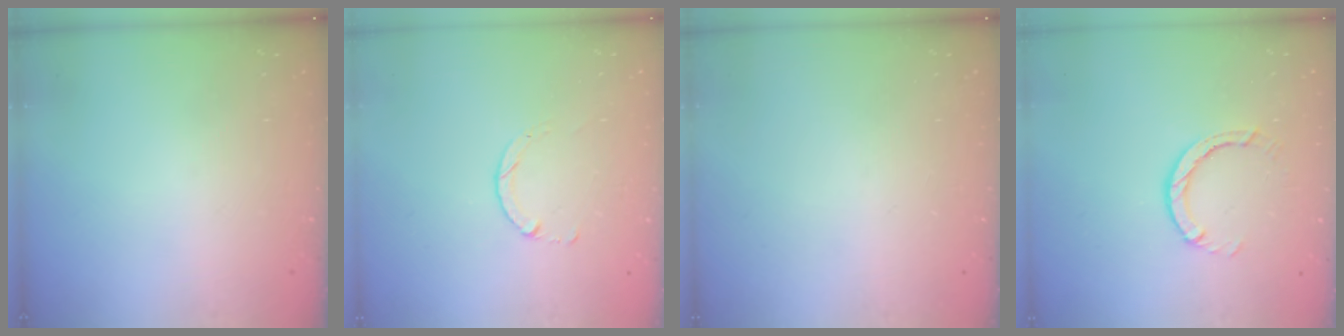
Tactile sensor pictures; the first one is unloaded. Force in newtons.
{"total": 1.4, "press": 1.4, "slide": 0.2}
{"total": 0.0}
{"total": 2.9, "press": 2.9, "slide": 0.5}